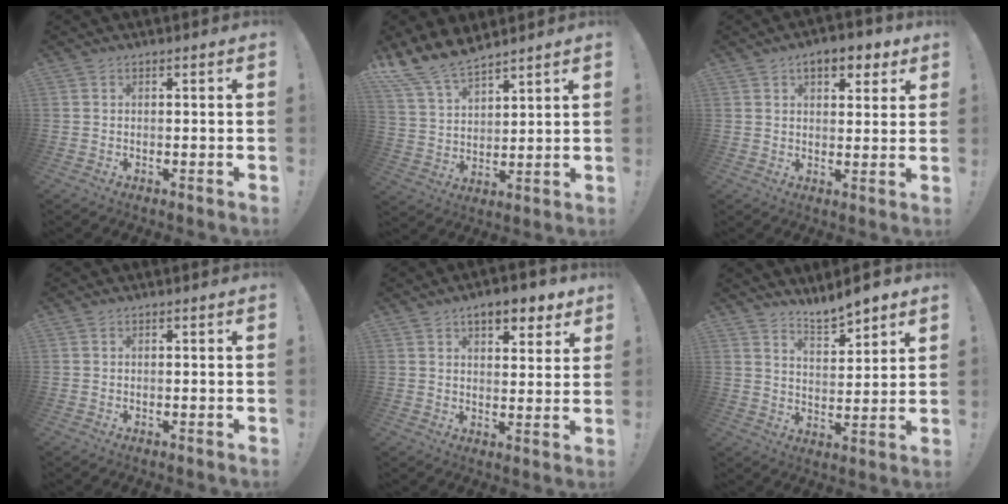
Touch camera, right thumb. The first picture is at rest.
{"total": 11.7, "force": [10.4, 4.0, 3.6], "torque": [-0.083, -0.073, 0.199]}
{"total": 7.3, "force": [4.3, 3.8, 4.5], "torque": [-0.055, -0.011, 0.072]}
{"total": 0.0}
{"total": 7.8, "force": [5.3, 3.2, 4.7], "torque": [-0.062, -0.023, 0.092]}
{"total": 8.0, "force": [7.3, 1.6, 2.9], "torque": [-0.044, -0.055, 0.131]}